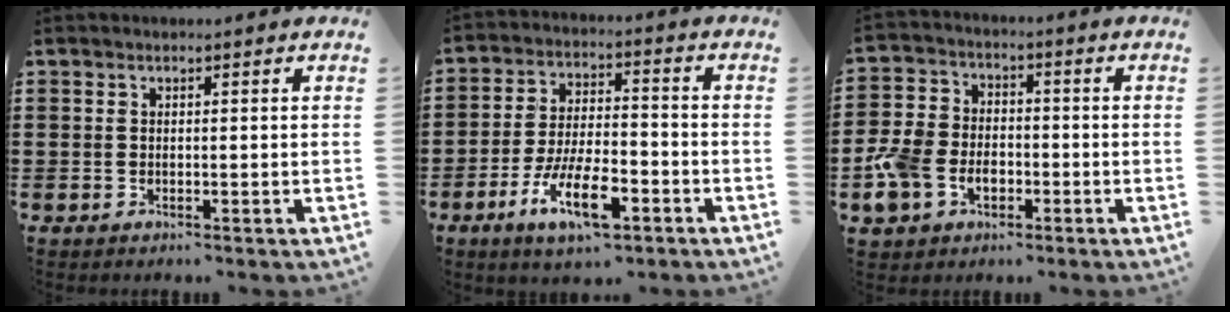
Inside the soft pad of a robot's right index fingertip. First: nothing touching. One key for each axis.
{"total": 10.2, "fx": -5.2, "fy": 3.6, "fz": 8.0, "tx": -0.165, "ty": 0.001, "tz": -0.094}
{"total": 6.9, "fx": -2.7, "fy": 5.3, "fz": 3.6, "tx": -0.109, "ty": 0.007, "tz": -0.057}